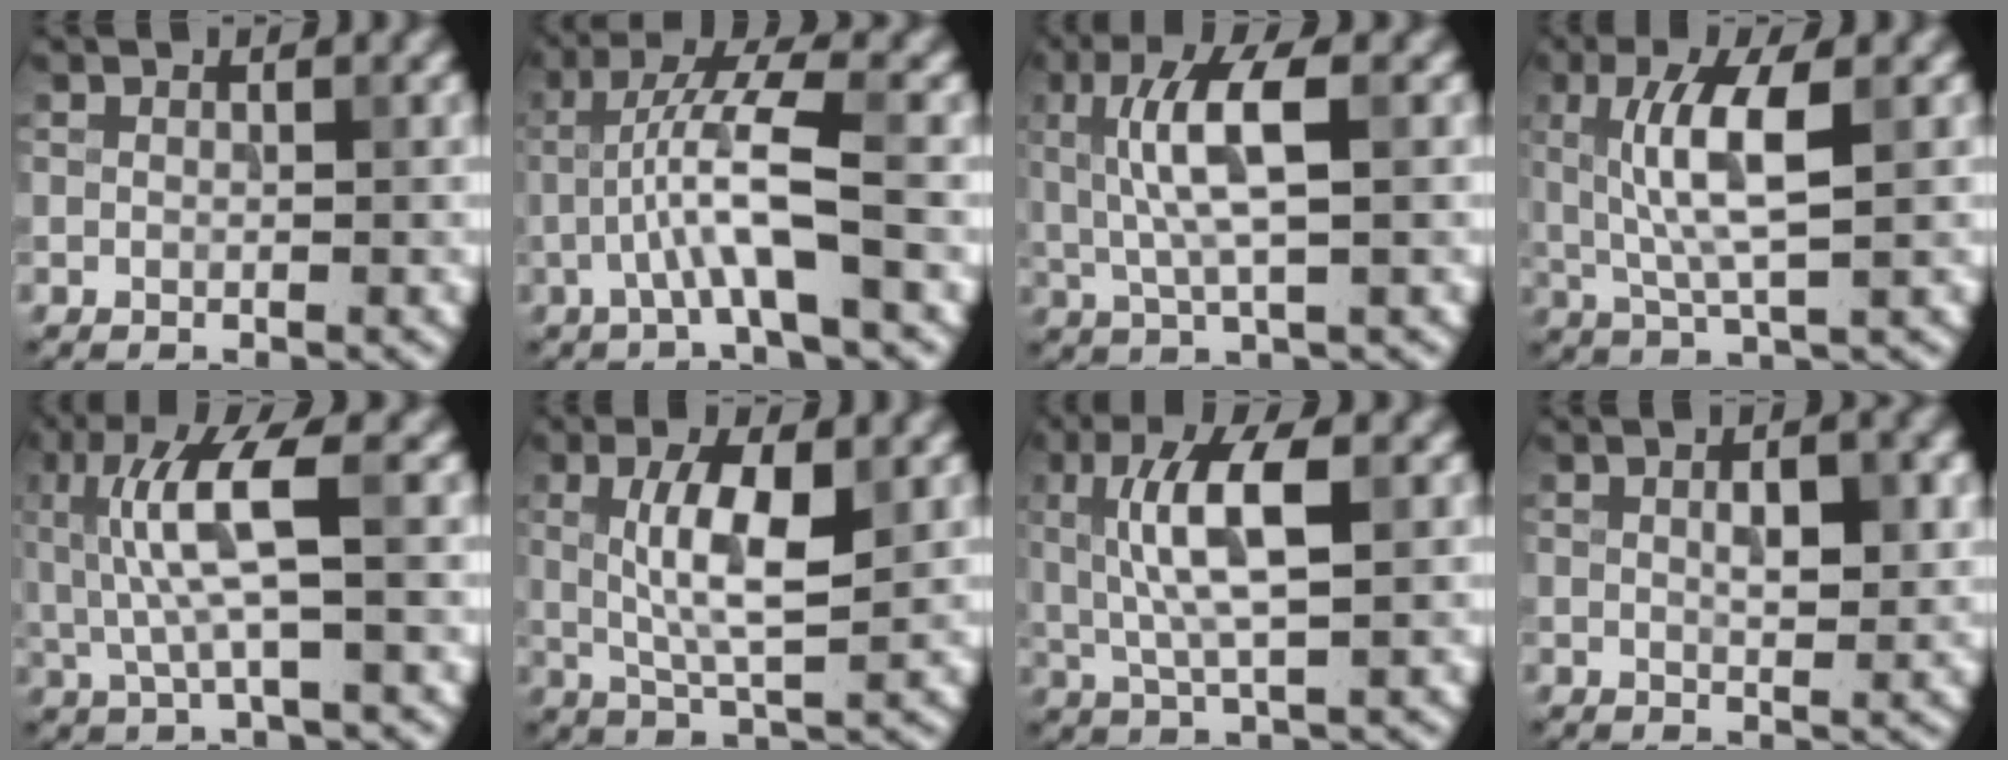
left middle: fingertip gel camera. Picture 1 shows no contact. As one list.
[{"total": 5.2, "force": [-1.3, 0.4, 5.0], "torque": [-0.097, 0.022, -0.028]}, {"total": 6.0, "force": [1.0, 1.6, 5.7], "torque": [-0.111, 0.007, 0.018]}, {"total": 5.9, "force": [1.0, 1.5, 5.7], "torque": [-0.113, 0.005, 0.020]}, {"total": 6.0, "force": [0.9, 1.3, 5.8], "torque": [-0.125, 0.003, 0.019]}, {"total": 5.8, "force": [1.0, 1.6, 5.4], "torque": [-0.104, 0.003, 0.018]}, {"total": 6.6, "force": [1.1, 2.0, 6.2], "torque": [-0.117, 0.008, 0.018]}, {"total": 3.6, "force": [0.8, 1.3, 3.3], "torque": [-0.055, 0.001, 0.014]}]